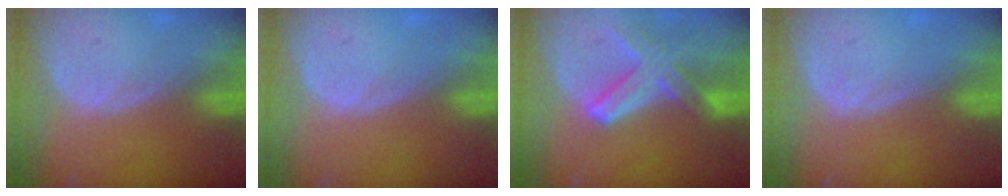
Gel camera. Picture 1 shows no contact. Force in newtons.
{"total": 0.6, "press": 0.1, "slide": 0.6}
{"total": 8.2, "press": 7.2, "slide": 3.9}
{"total": 0.5, "press": 0.2, "slide": 0.5}